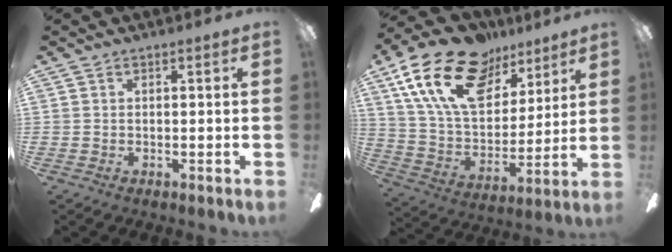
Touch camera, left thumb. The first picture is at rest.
{"total": 23.7, "force": [13.8, 13.4, 13.9], "torque": [-0.259, -0.067, 0.246]}